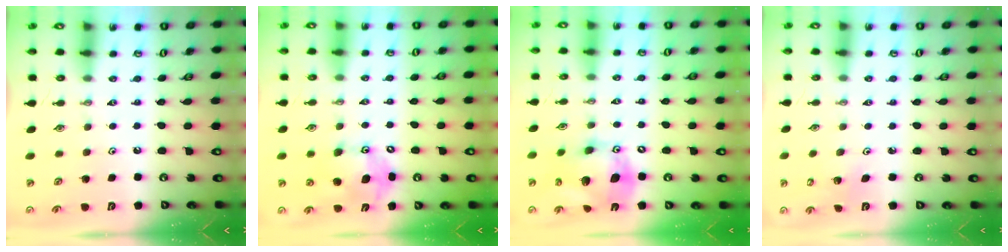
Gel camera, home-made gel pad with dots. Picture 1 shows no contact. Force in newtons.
{"total": 11.9, "press": 11.4, "slide": 3.4}
{"total": 16.7, "press": 16.4, "slide": 2.9}
{"total": 1.9, "press": 1.9, "slide": 0.1}